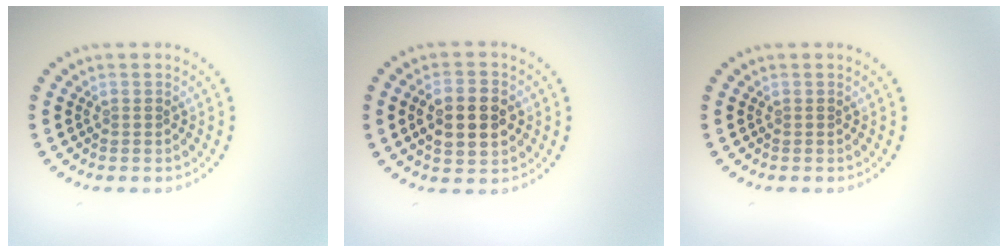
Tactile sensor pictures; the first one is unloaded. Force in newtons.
{"total": 5.3, "press": 5.3, "slide": 0.3}
{"total": 0.0}